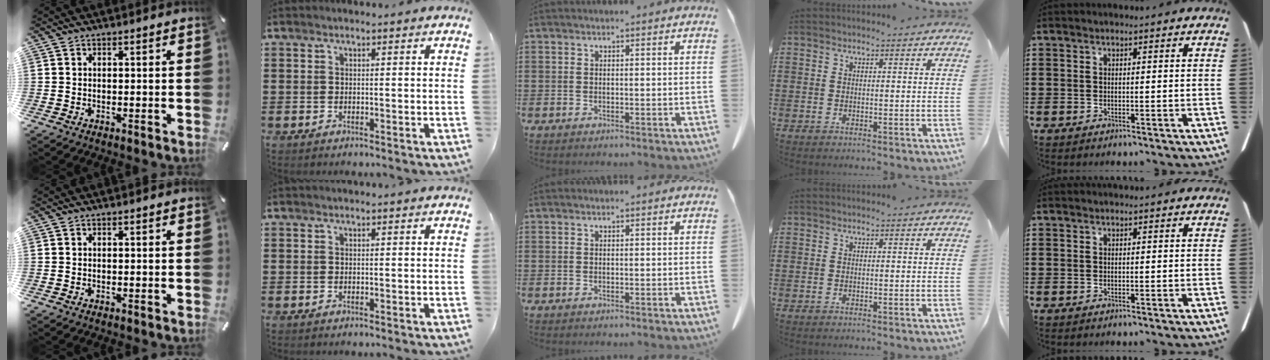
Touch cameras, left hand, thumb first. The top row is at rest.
{}